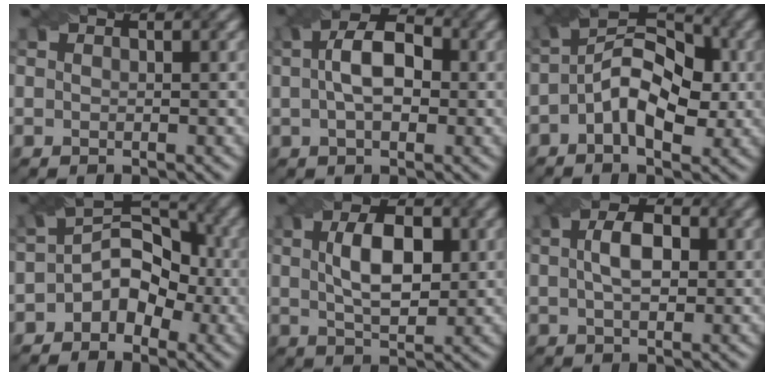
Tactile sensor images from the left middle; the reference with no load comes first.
{"total": 5.8, "force": [0.7, 3.2, 4.8], "torque": [-0.071, 0.018, 0.001]}
{"total": 7.6, "force": [-0.8, 4.2, 6.3], "torque": [-0.106, 0.019, -0.023]}
{"total": 4.9, "force": [-1.6, 3.6, 3.0], "torque": [-0.027, 0.011, -0.034]}
{"total": 5.6, "force": [1.1, 2.8, 4.8], "torque": [-0.087, 0.004, 0.018]}
{"total": 4.1, "force": [0.8, 2.1, 3.4], "torque": [-0.063, 0.007, 0.008]}